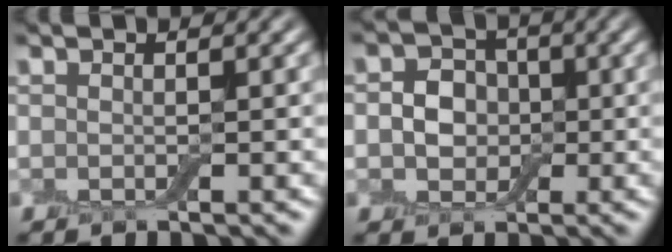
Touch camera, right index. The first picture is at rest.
{"total": 3.8, "force": [-0.1, 3.2, 2.0], "torque": [-0.022, 0.000, -0.016]}